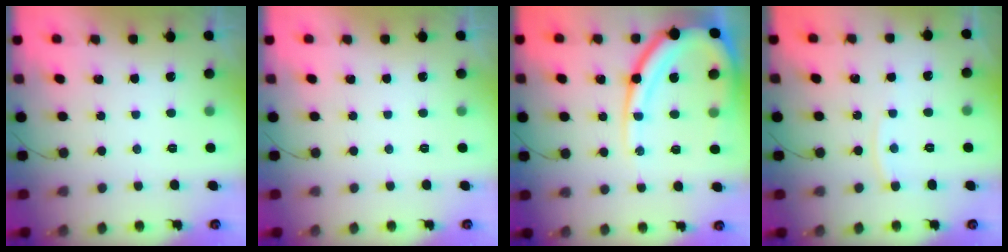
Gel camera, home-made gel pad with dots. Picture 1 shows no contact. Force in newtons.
{"total": 0.0}
{"total": 18.6, "press": 18.5, "slide": 2.0}
{"total": 3.2, "press": 3.2, "slide": 0.4}